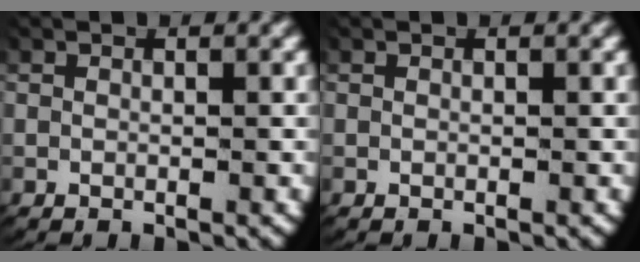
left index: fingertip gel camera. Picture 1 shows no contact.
{"total": 0.0}